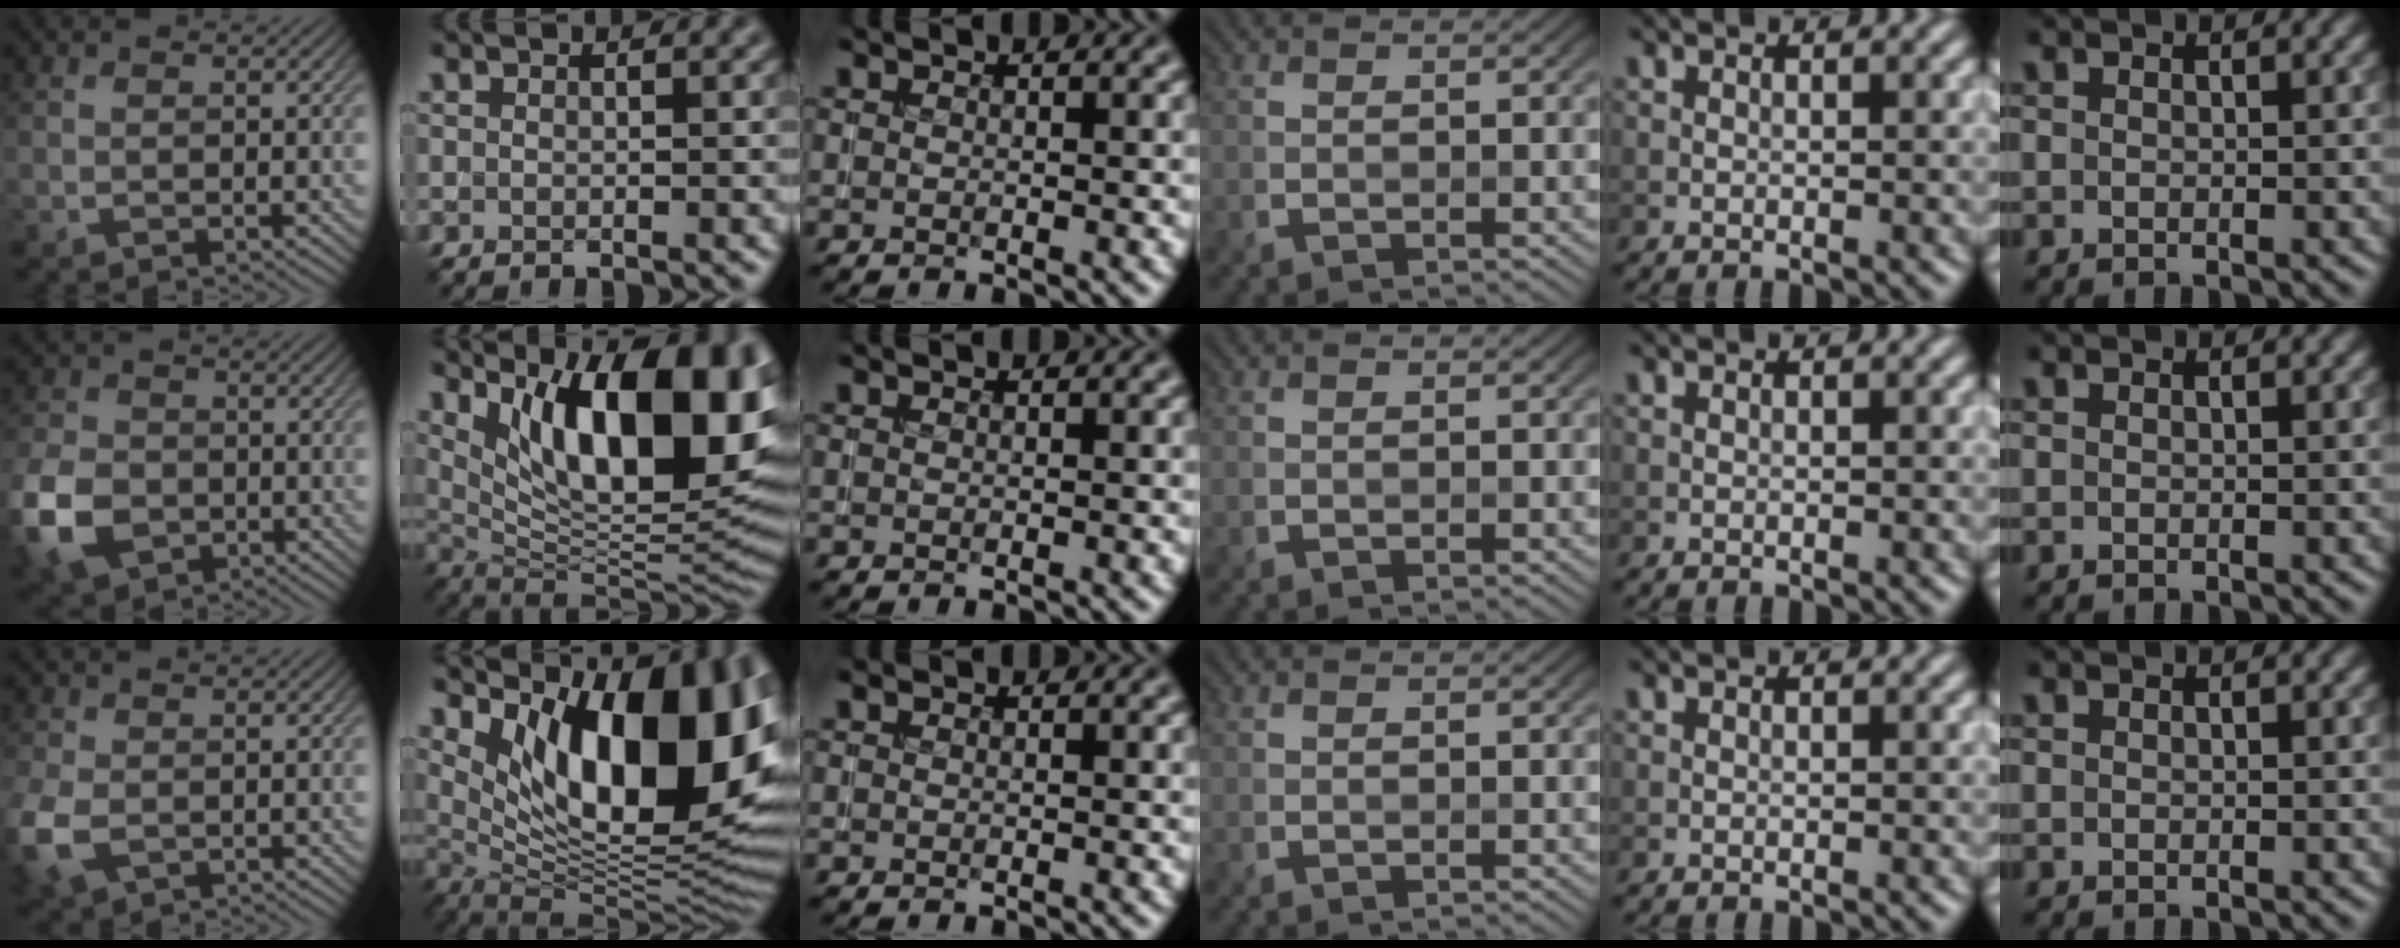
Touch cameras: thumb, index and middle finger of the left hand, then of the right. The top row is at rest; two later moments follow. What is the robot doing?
{"motion": "insert", "object": "coin"}